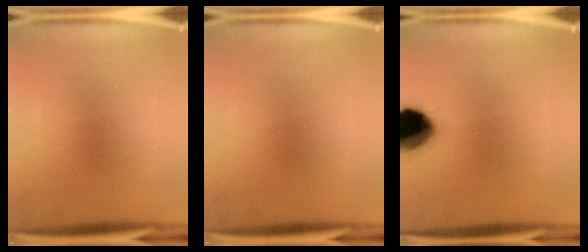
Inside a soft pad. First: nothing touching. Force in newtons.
{"total": 0.0}
{"total": 14.7}